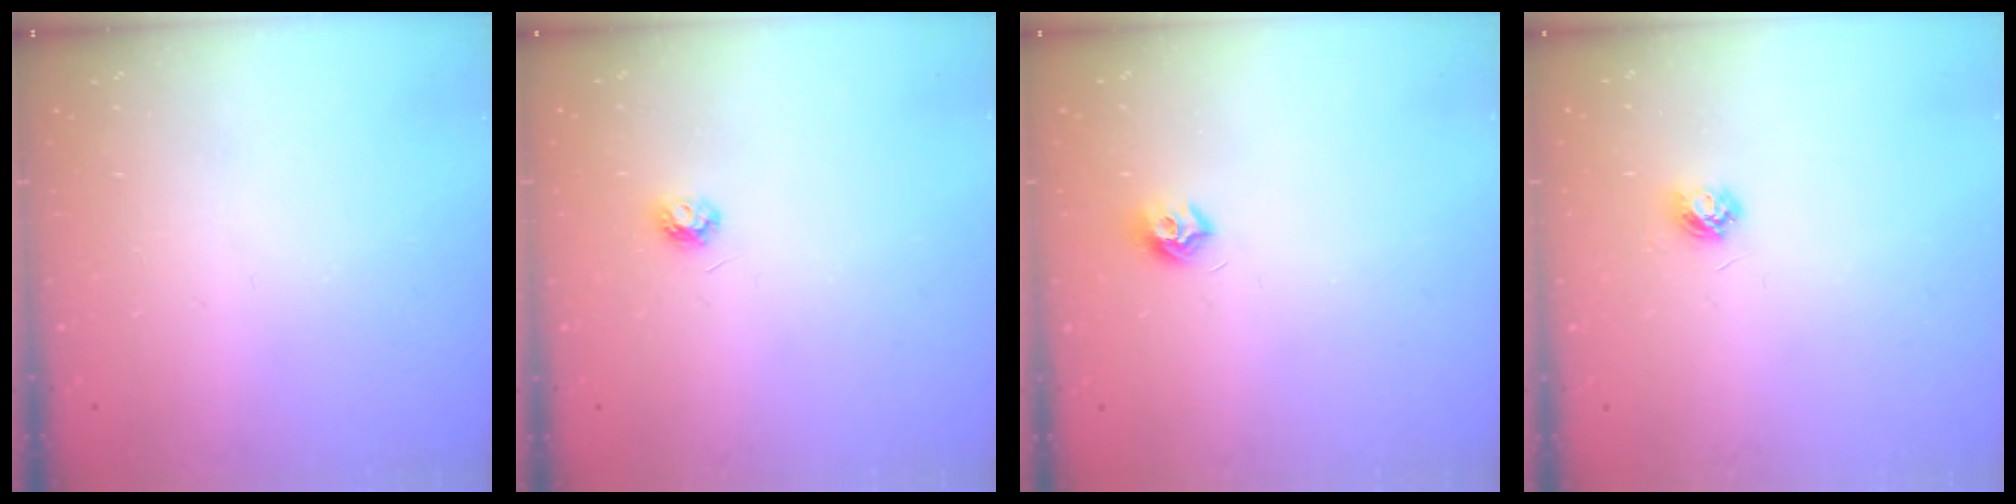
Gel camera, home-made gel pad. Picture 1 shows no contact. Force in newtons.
{"total": 3.8, "press": 3.8, "slide": 0.5}
{"total": 7.9, "press": 7.9, "slide": 0.6}
{"total": 3.6, "press": 3.5, "slide": 0.4}